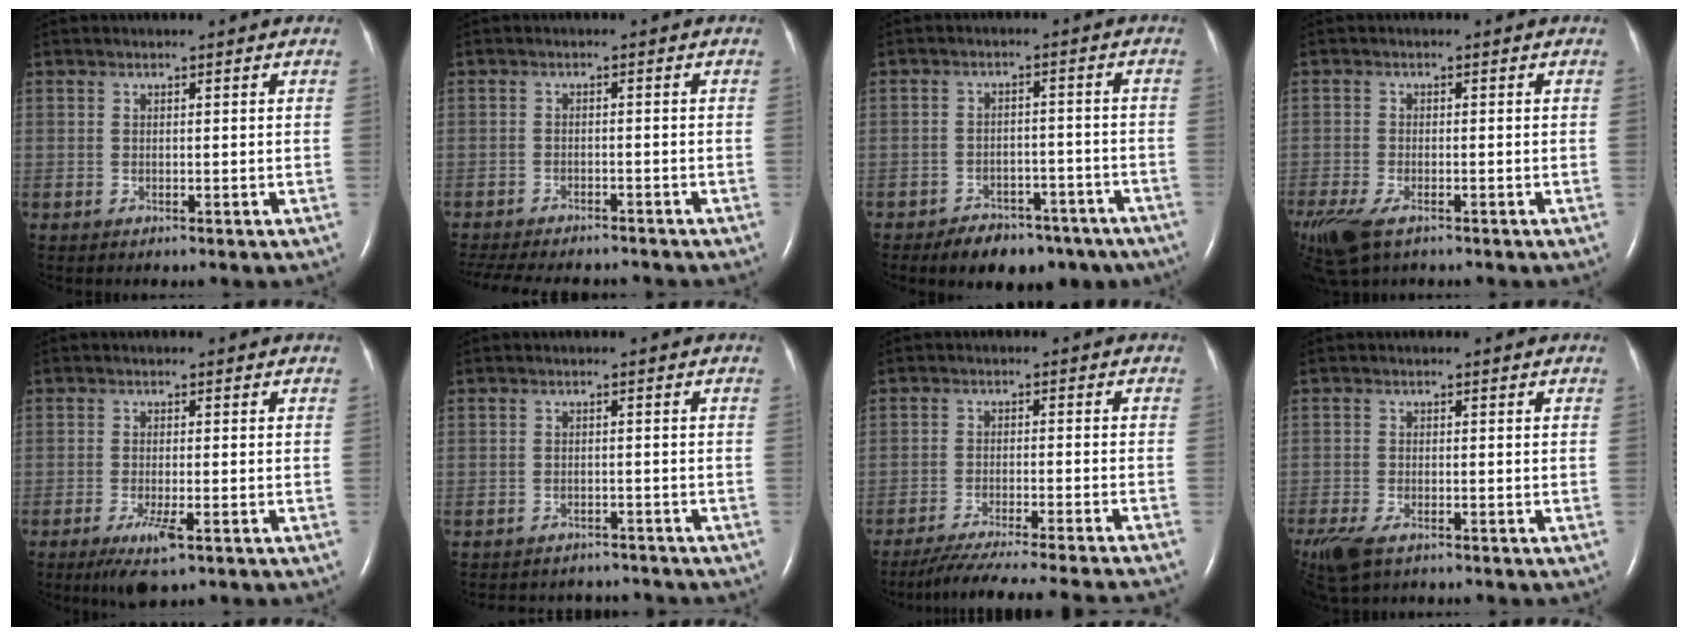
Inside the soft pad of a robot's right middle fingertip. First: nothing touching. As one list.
[{"total": 13.8, "force": [-12.2, 3.7, 5.4], "torque": [-0.122, -0.012, -0.164]}, {"total": 11.6, "force": [-8.8, 5.8, 4.6], "torque": [-0.051, 0.019, -0.115]}, {"total": 9.9, "force": [-6.4, 4.3, 6.2], "torque": [-0.146, -0.024, -0.105]}, {"total": 4.8, "force": [-2.5, 0.9, 4.0], "torque": [-0.082, -0.012, -0.040]}, {"total": 7.1, "force": [-6.7, 2.3, 0.4], "torque": [-0.010, 0.007, -0.079]}, {"total": 19.3, "force": [-17.4, -1.3, 8.3], "torque": [-0.112, -0.051, -0.245]}, {"total": 8.1, "force": [-5.5, 3.5, 4.8], "torque": [-0.110, -0.017, -0.092]}]